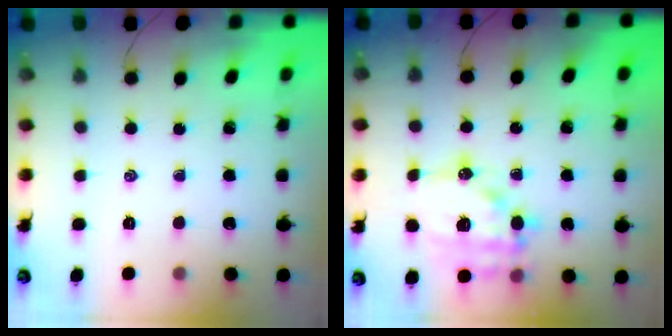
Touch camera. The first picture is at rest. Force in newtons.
{"total": 15.8, "press": 15.4, "slide": 3.4}